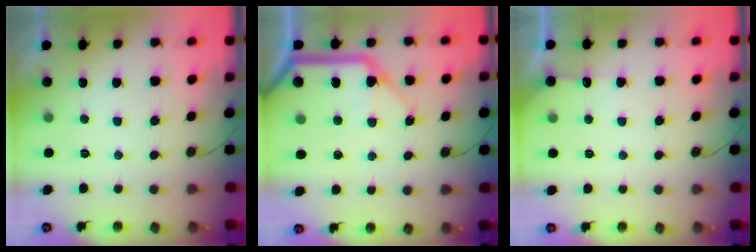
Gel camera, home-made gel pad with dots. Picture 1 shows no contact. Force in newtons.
{"total": 17.7, "press": 17.6, "slide": 2.2}
{"total": 2.9, "press": 2.8, "slide": 0.4}